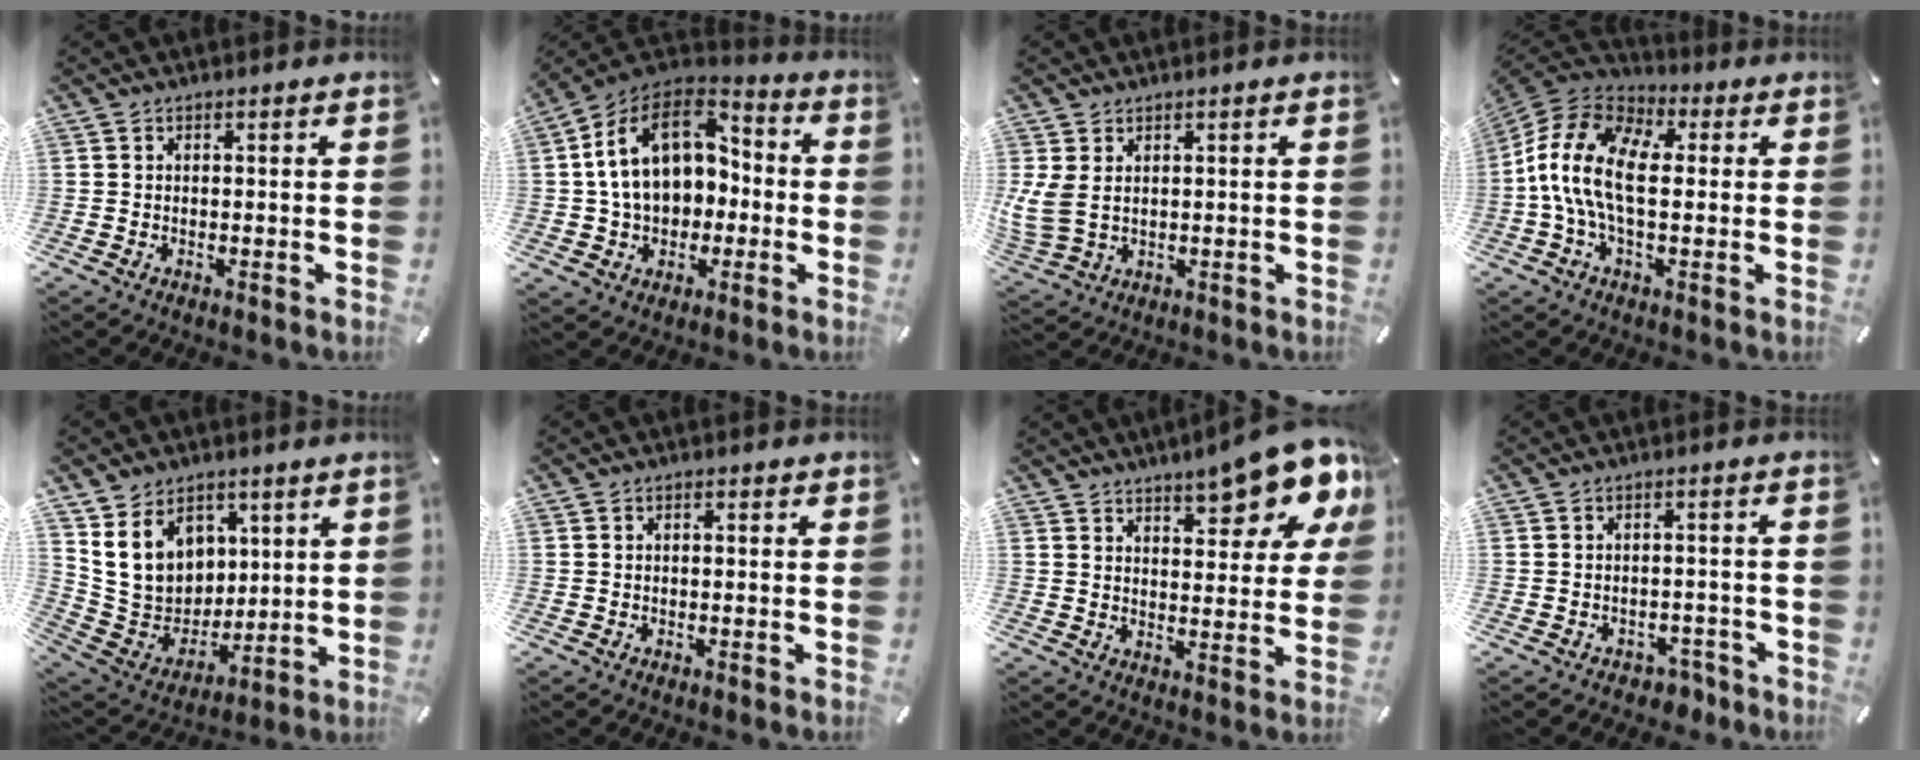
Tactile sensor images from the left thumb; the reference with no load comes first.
{"total": 17.3, "force": [1.8, 13.3, 11.0], "torque": [-0.198, 0.006, 0.035]}
{"total": 5.4, "force": [1.5, 3.9, 3.5], "torque": [-0.088, -0.004, 0.028]}
{"total": 15.1, "force": [-1.3, 8.6, 12.3], "torque": [-0.270, 0.003, -0.028]}
{"total": 14.5, "force": [5.8, 12.1, 5.5], "torque": [-0.104, -0.029, 0.124]}
{"total": 0.7, "force": [-0.1, 0.5, 0.5], "torque": [-0.009, 0.003, -0.004]}
{"total": 13.6, "force": [10.2, 4.1, 8.0], "torque": [-0.101, -0.069, 0.172]}
{"total": 3.6, "force": [-2.6, 2.3, 1.2], "torque": [-0.016, 0.016, -0.048]}